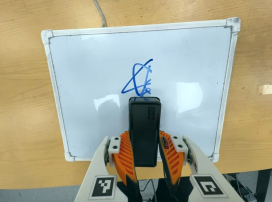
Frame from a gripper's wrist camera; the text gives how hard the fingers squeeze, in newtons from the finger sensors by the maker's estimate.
{"total": 7.5, "left": 5.2, "right": 9.9}